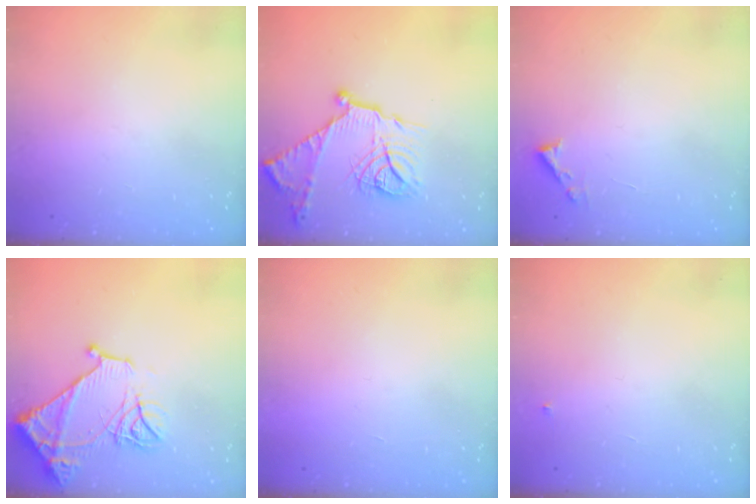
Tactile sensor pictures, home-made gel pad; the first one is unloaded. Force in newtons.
{"total": 19.7, "press": 19.6, "slide": 1.7}
{"total": 3.6, "press": 3.6, "slide": 0.5}
{"total": 13.5, "press": 13.4, "slide": 1.3}
{"total": 1.7, "press": 1.7, "slide": 0.1}
{"total": 3.0, "press": 2.9, "slide": 0.4}